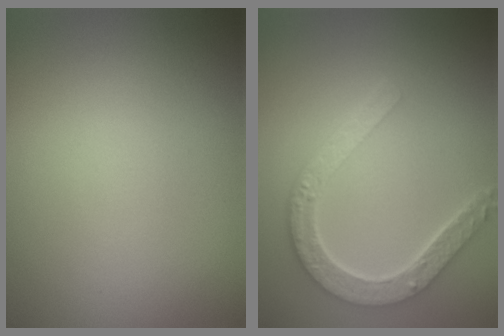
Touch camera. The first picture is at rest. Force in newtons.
{"total": 4.7, "press": 3.7, "slide": 2.8}